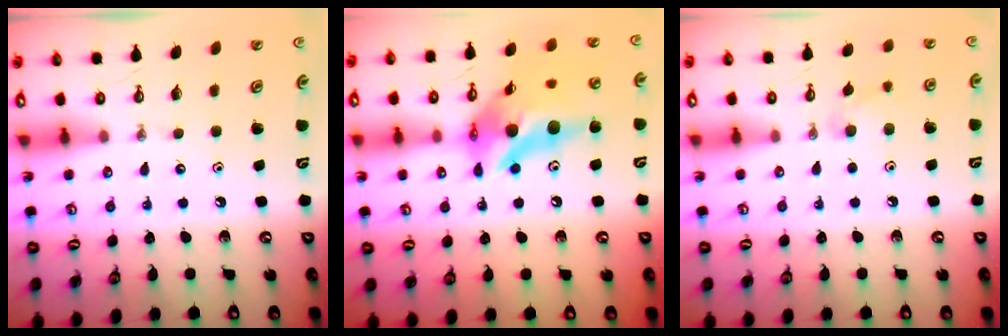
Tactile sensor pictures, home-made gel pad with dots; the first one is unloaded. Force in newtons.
{"total": 18.3, "press": 18.0, "slide": 3.5}
{"total": 7.9, "press": 7.5, "slide": 2.5}